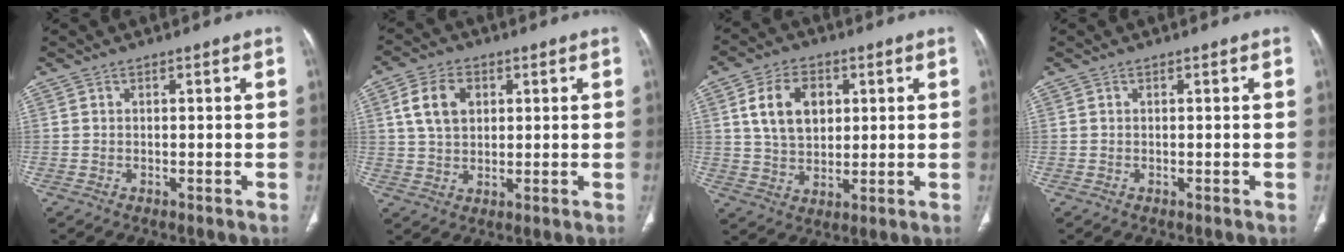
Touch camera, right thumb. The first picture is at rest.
{"total": 8.1, "force": [2.5, 5.6, 5.2], "torque": [-0.081, -0.002, 0.046]}
{"total": 10.8, "force": [3.1, 7.4, 7.2], "torque": [-0.101, -0.007, 0.059]}
{"total": 0.0}